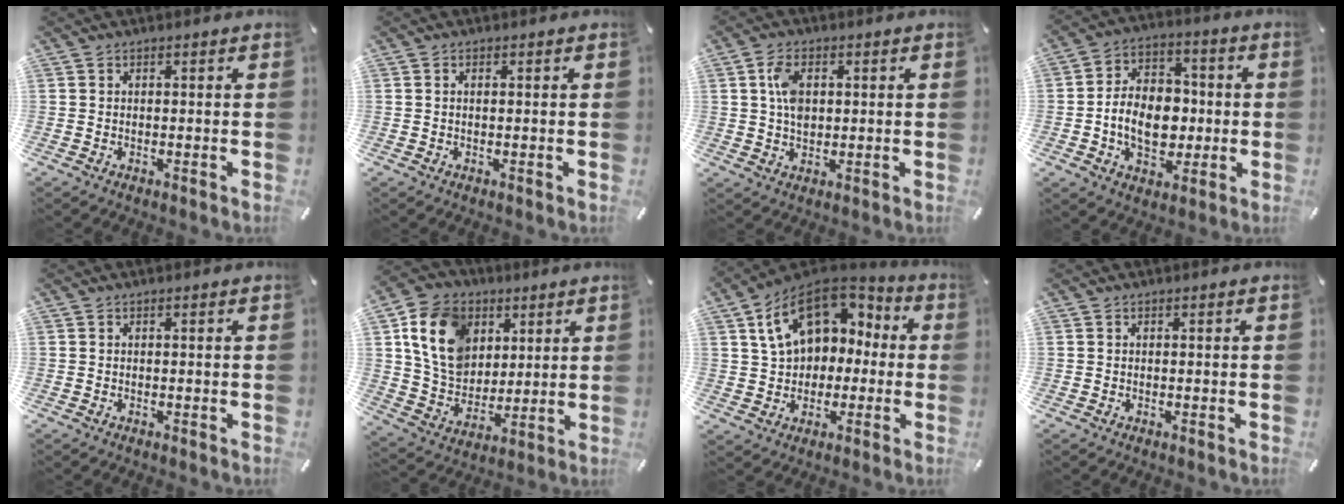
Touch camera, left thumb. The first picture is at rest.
{"total": 0.5, "force": [0.2, 0.2, 0.4], "torque": [-0.008, 0.003, 0.002]}
{"total": 5.8, "force": [1.2, 4.1, 3.9], "torque": [-0.071, 0.002, 0.018]}
{"total": 12.5, "force": [-1.9, 9.4, 8.1], "torque": [-0.144, 0.019, -0.031]}
{"total": 0.0}
{"total": 15.8, "force": [5.9, 12.8, 7.1], "torque": [-0.152, -0.010, 0.114]}
{"total": 15.2, "force": [5.4, 11.6, 8.2], "torque": [-0.142, -0.012, 0.104]}
{"total": 0.0}